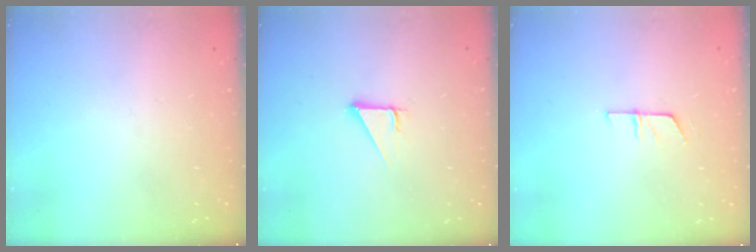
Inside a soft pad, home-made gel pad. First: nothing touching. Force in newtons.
{"total": 2.9, "press": 2.9, "slide": 0.1}
{"total": 5.4, "press": 5.4, "slide": 0.4}